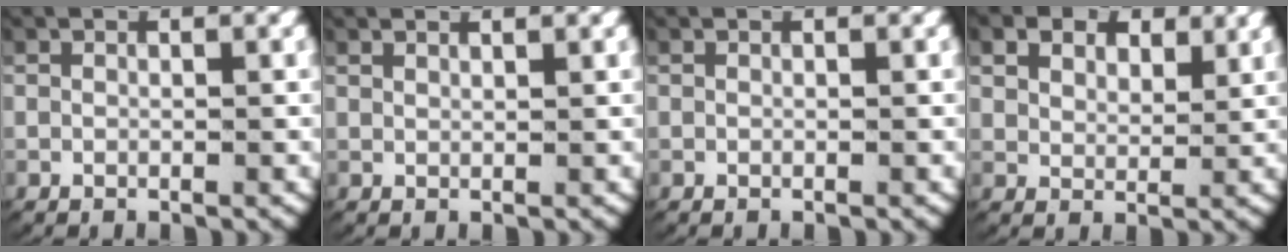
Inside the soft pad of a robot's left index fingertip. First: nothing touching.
{"total": 1.1, "force": [1.1, -0.3, 0.2], "torque": [-0.006, -0.003, 0.022]}
{"total": 0.0}
{"total": 2.7, "force": [2.0, 1.4, 1.1], "torque": [-0.024, -0.008, 0.041]}